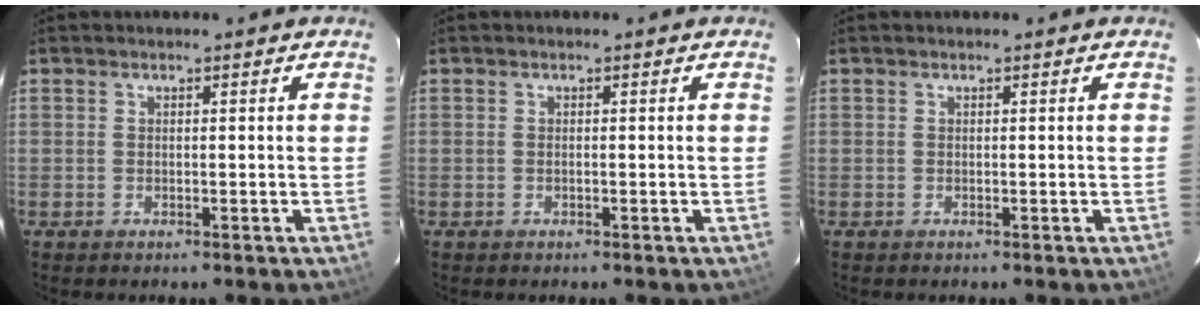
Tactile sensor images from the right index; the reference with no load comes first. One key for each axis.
{"total": 0.0}
{"total": 0.0}